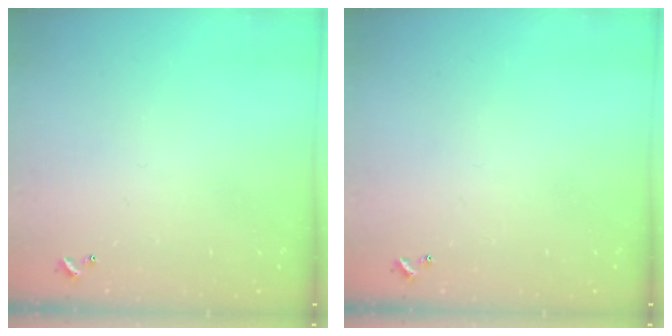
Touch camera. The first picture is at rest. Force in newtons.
{"total": 0.0}